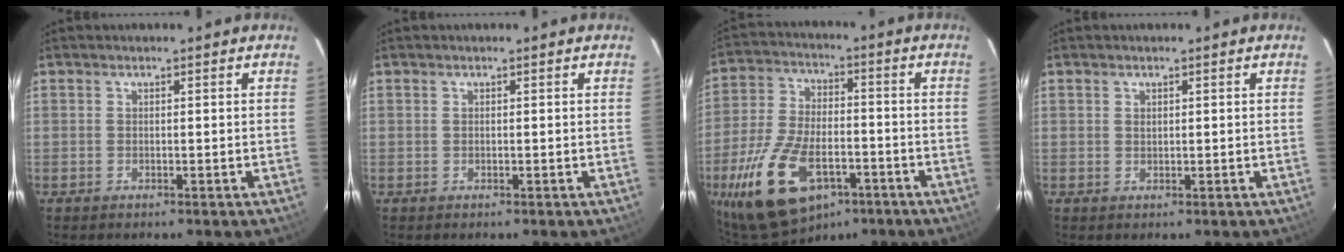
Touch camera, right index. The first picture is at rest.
{"total": 0.0}
{"total": 19.3, "force": [-10.0, 10.1, 13.1], "torque": [-0.282, -0.022, -0.172]}
{"total": 0.6, "force": [0.4, 0.4, 0.2], "torque": [-0.003, 0.001, 0.008]}